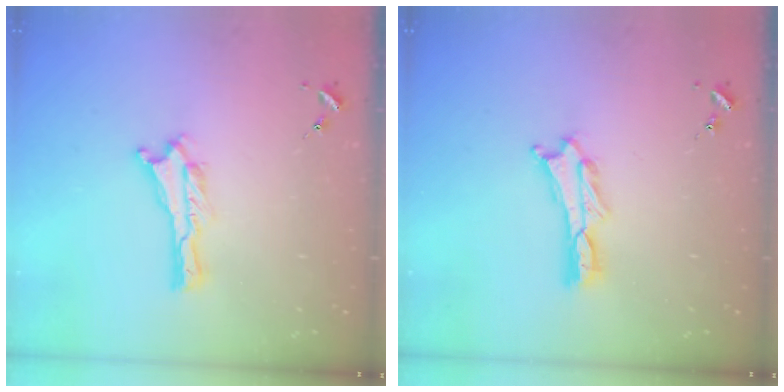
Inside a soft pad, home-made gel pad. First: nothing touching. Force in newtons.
{"total": 1.1, "press": 1.1, "slide": 0.2}